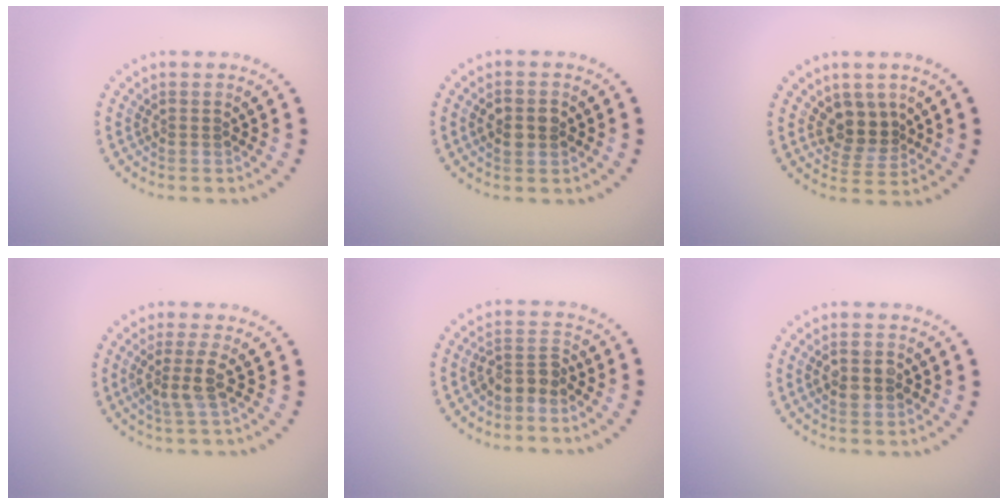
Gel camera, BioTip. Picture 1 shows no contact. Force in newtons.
{"total": 2.8, "press": 2.8, "slide": 0.1}
{"total": 2.8, "press": 2.3, "slide": 1.6}
{"total": 2.5, "press": 2.0, "slide": 1.5}
{"total": 2.4, "press": 2.0, "slide": 1.4}
{"total": 2.8, "press": 2.8, "slide": 0.2}